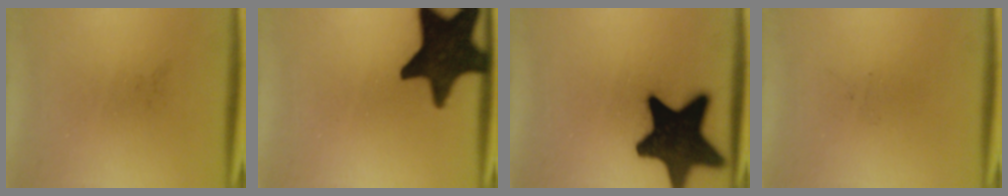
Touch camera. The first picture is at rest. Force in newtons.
{"total": 17.8}
{"total": 19.4}
{"total": 0.0}